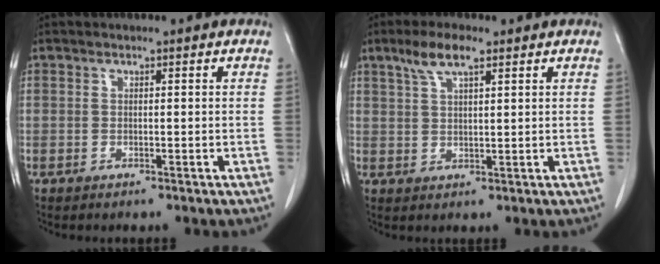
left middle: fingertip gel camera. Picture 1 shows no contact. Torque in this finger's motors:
{"motor_torque": [0.49, -0.30, 0.07, 0.03]}